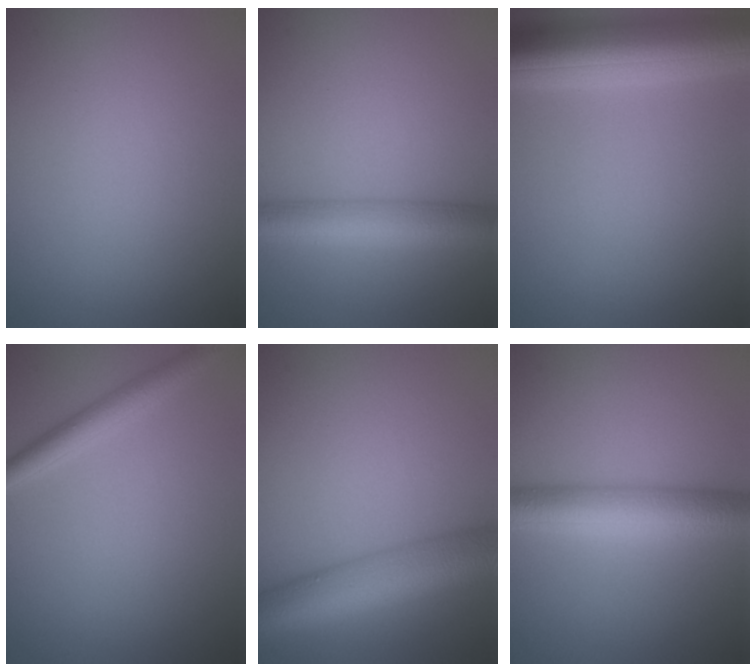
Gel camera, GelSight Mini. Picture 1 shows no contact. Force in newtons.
{"total": 5.4, "press": 5.4, "slide": 0.2}
{"total": 9.2, "press": 9.2, "slide": 0.4}
{"total": 2.7, "press": 2.7, "slide": 0.1}
{"total": 9.1, "press": 9.1, "slide": 0.2}
{"total": 6.4, "press": 6.4, "slide": 0.0}